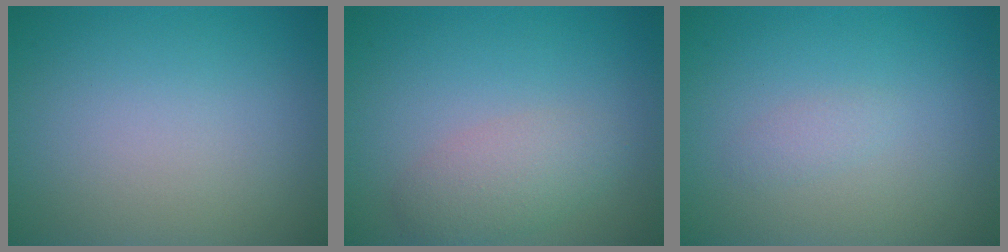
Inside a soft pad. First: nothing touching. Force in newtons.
{"total": 2.8, "press": 2.8, "slide": 0.1}
{"total": 0.8, "press": 0.8, "slide": 0.1}